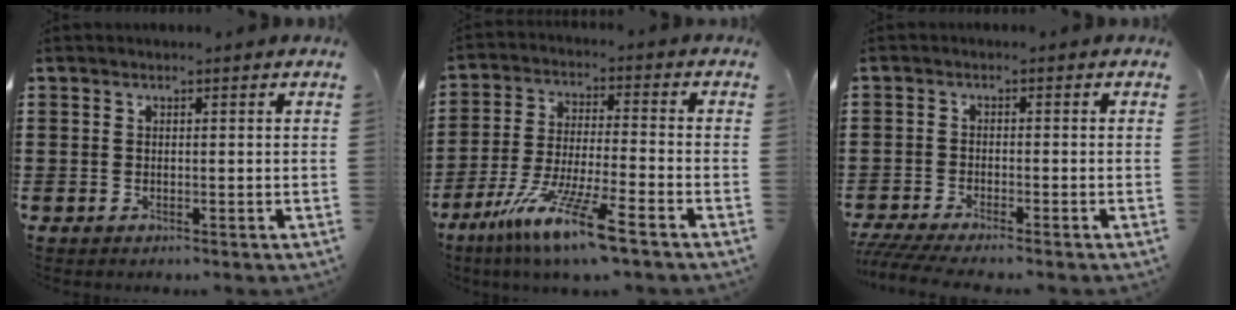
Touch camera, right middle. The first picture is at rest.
{"total": 10.8, "force": [-7.9, 0.0, 7.4], "torque": [-0.156, -0.012, -0.154]}
{"total": 2.8, "force": [-2.5, -0.1, 1.2], "torque": [-0.037, -0.012, -0.052]}